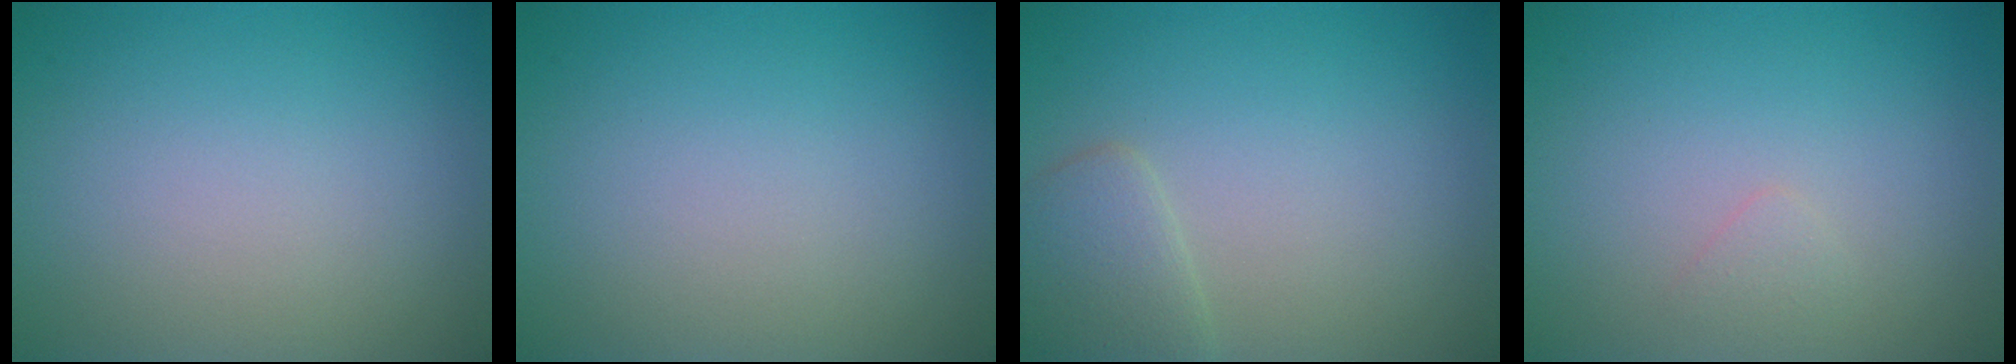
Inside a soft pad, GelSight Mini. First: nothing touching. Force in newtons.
{"total": 0.0}
{"total": 2.3, "press": 2.3, "slide": 0.1}
{"total": 0.7, "press": 0.7, "slide": 0.0}